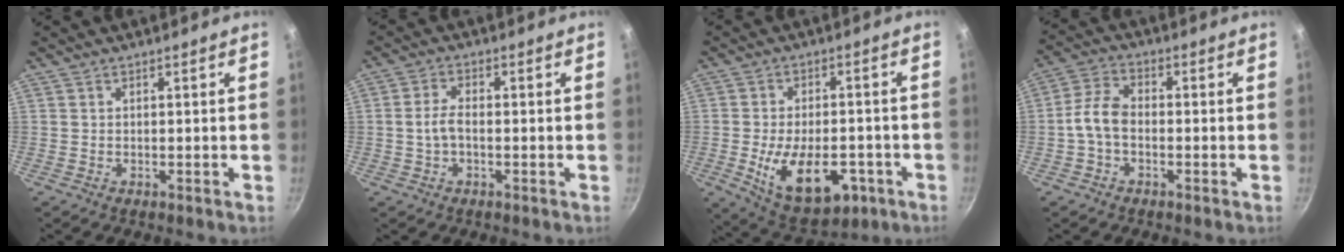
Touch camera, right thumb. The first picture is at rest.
{"total": 4.1, "force": [-0.6, 2.3, 3.3], "torque": [-0.064, 0.018, -0.014]}
{"total": 15.9, "force": [-5.0, 8.9, 12.2], "torque": [-0.170, 0.006, -0.062]}
{"total": 6.0, "force": [-1.3, 3.5, 4.7], "torque": [-0.095, 0.030, -0.037]}